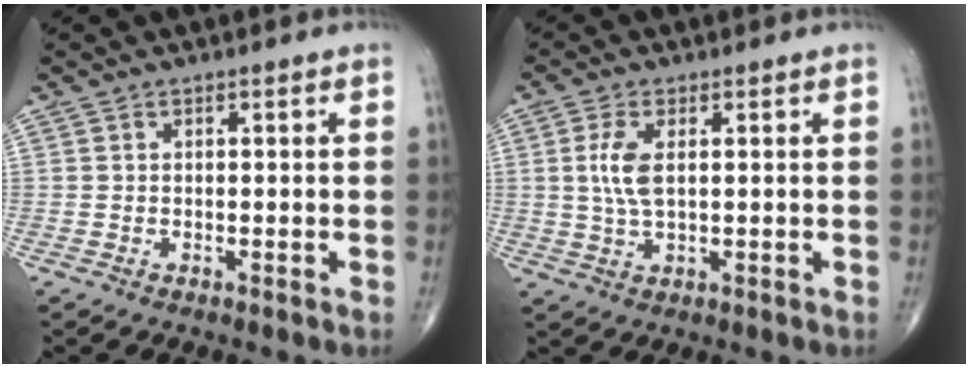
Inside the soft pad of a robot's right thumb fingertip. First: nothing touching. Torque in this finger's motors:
{"motor_torque": [-0.45, 0.78, 0.50, 0.19, 0.05]}